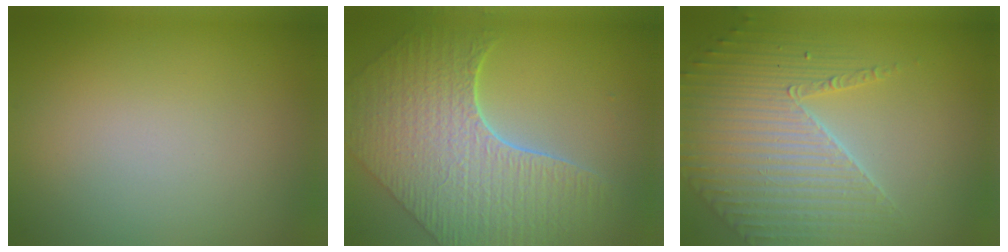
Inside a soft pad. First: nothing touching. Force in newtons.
{"total": 8.3, "press": 6.1, "slide": 5.6}
{"total": 4.5, "press": 4.3, "slide": 1.3}